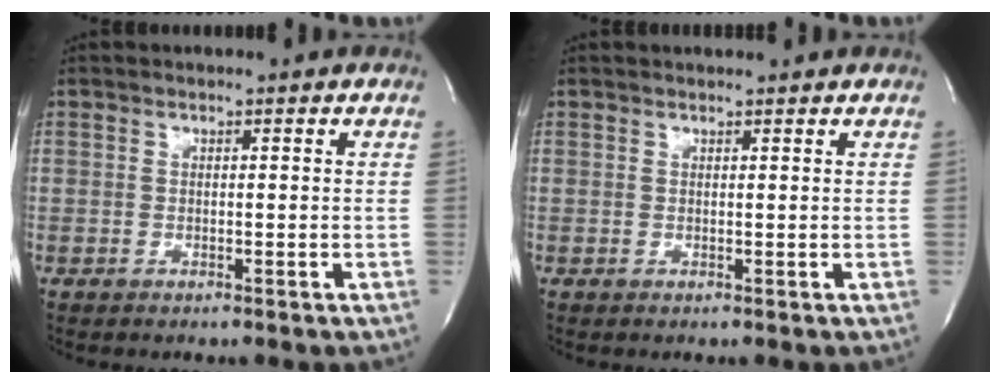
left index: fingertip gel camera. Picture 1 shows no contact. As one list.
[{"total": 2.2, "force": [2.1, 0.1, 0.5], "torque": [-0.010, 0.009, 0.027]}]